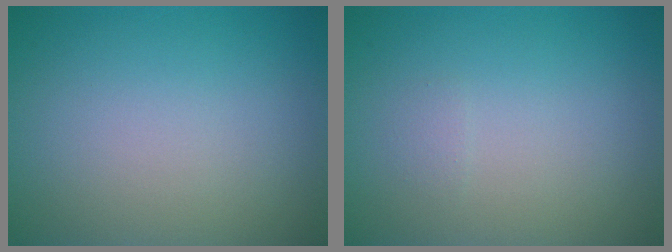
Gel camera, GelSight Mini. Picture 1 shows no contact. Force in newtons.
{"total": 0.5, "press": 0.5, "slide": 0.1}